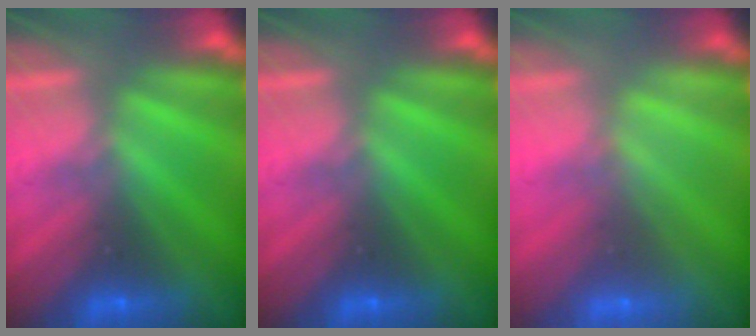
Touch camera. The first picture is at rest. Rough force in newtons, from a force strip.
{"total": 0.0}
{"total": 1.8}